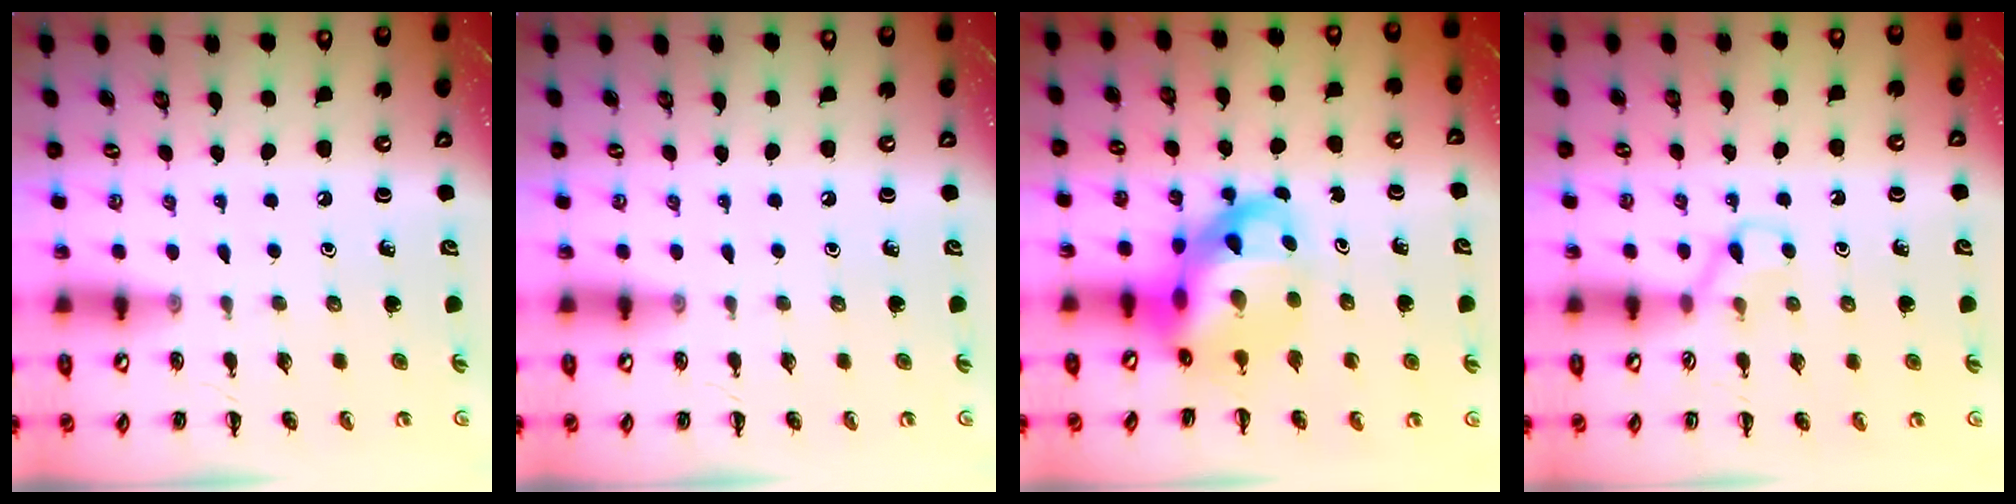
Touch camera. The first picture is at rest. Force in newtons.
{"total": 0.0}
{"total": 12.8, "press": 12.3, "slide": 3.4}
{"total": 4.4, "press": 4.0, "slide": 1.6}